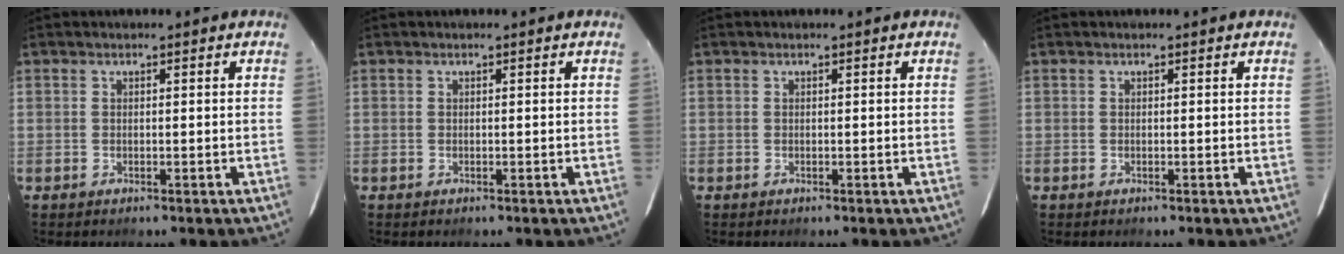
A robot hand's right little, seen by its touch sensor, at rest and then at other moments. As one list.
[{"total": 0.0}, {"total": 0.0}, {"total": 0.0}]